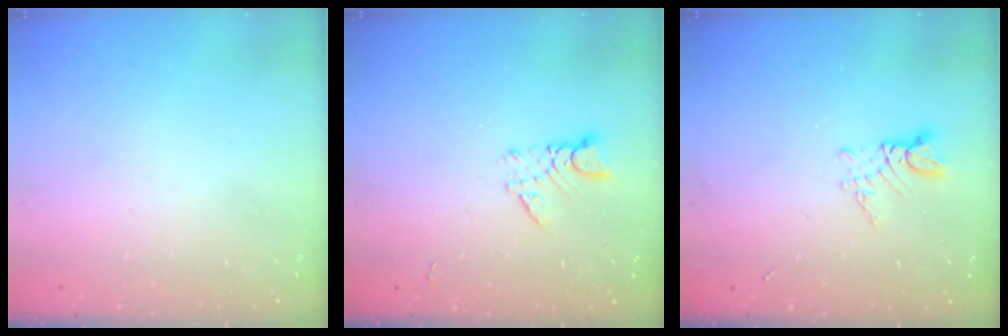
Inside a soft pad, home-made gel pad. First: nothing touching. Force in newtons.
{"total": 2.8, "press": 2.8, "slide": 0.3}
{"total": 3.5, "press": 3.5, "slide": 0.4}